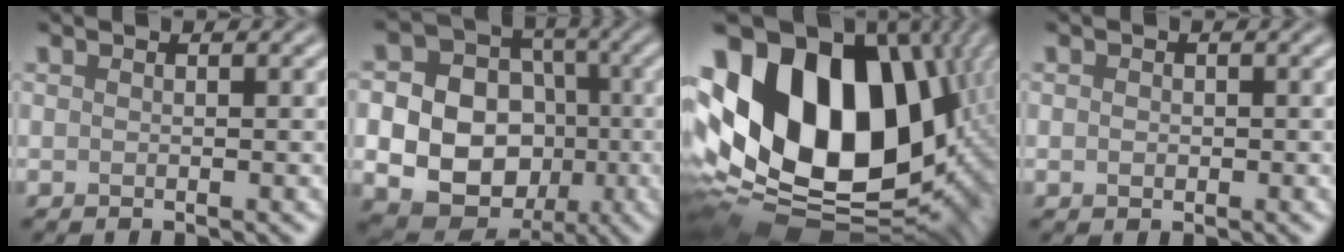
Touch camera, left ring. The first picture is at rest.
{"total": 14.8, "force": [-2.4, 13.3, 6.0], "torque": [-0.135, -0.007, -0.047]}
{"total": 19.7, "force": [3.3, 13.4, 14.1], "torque": [-0.281, 0.007, 0.068]}
{"total": 0.8, "force": [0.0, 0.7, 0.4], "torque": [-0.005, -0.002, -0.002]}